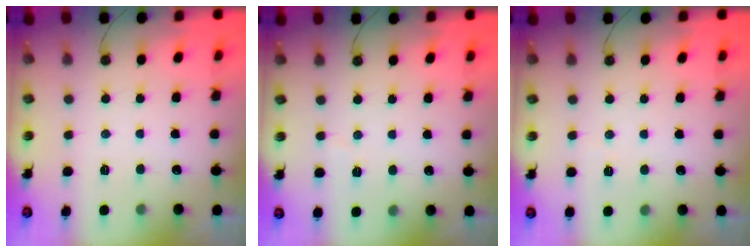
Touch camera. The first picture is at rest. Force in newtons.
{"total": 2.3, "press": 1.7, "slide": 1.6}
{"total": 2.7, "press": 2.5, "slide": 1.1}